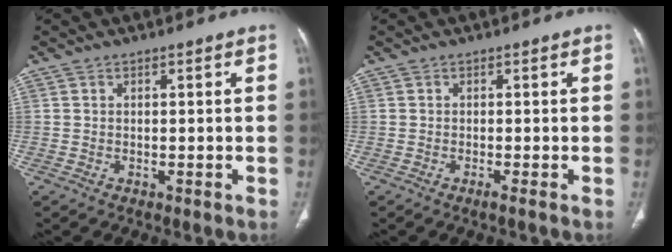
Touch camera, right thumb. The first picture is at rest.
{"total": 0.8, "force": [-0.5, -0.2, 0.6], "torque": [-0.016, -0.003, -0.011]}